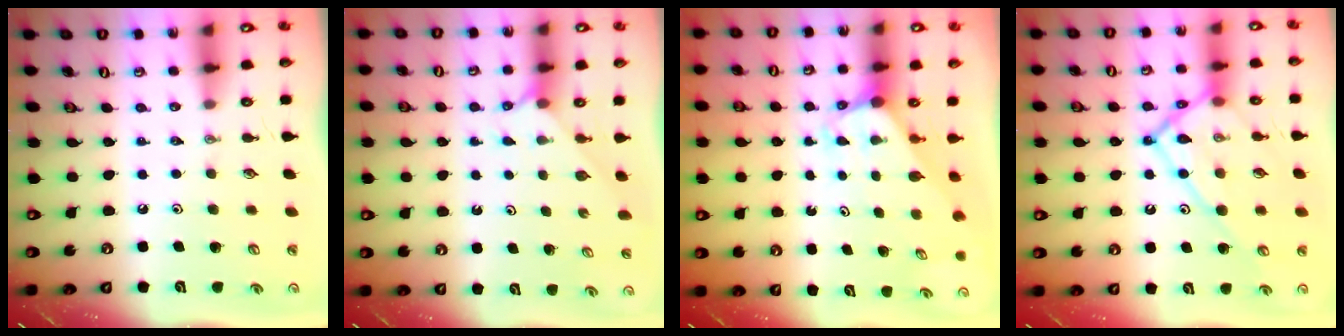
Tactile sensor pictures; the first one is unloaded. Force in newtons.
{"total": 2.1, "press": 2.1, "slide": 0.3}
{"total": 2.9, "press": 2.9, "slide": 0.0}
{"total": 16.4, "press": 16.3, "slide": 1.4}